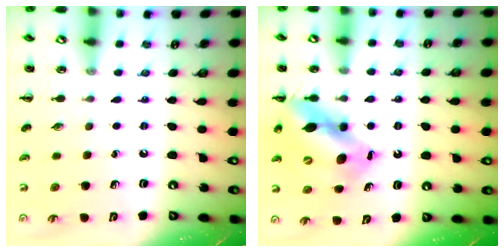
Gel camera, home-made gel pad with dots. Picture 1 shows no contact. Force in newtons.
{"total": 12.6, "press": 12.2, "slide": 3.1}